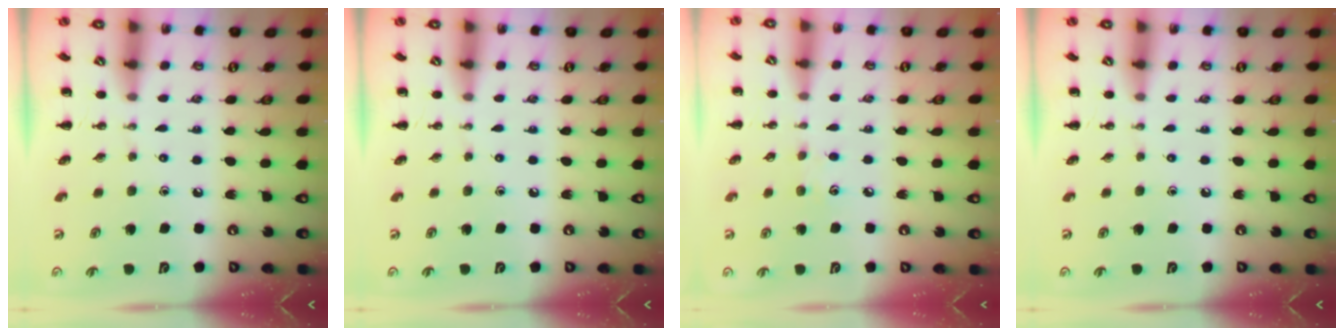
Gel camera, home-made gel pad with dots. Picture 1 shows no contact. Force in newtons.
{"total": 0.0}
{"total": 4.7, "press": 4.5, "slide": 1.3}
{"total": 0.0}